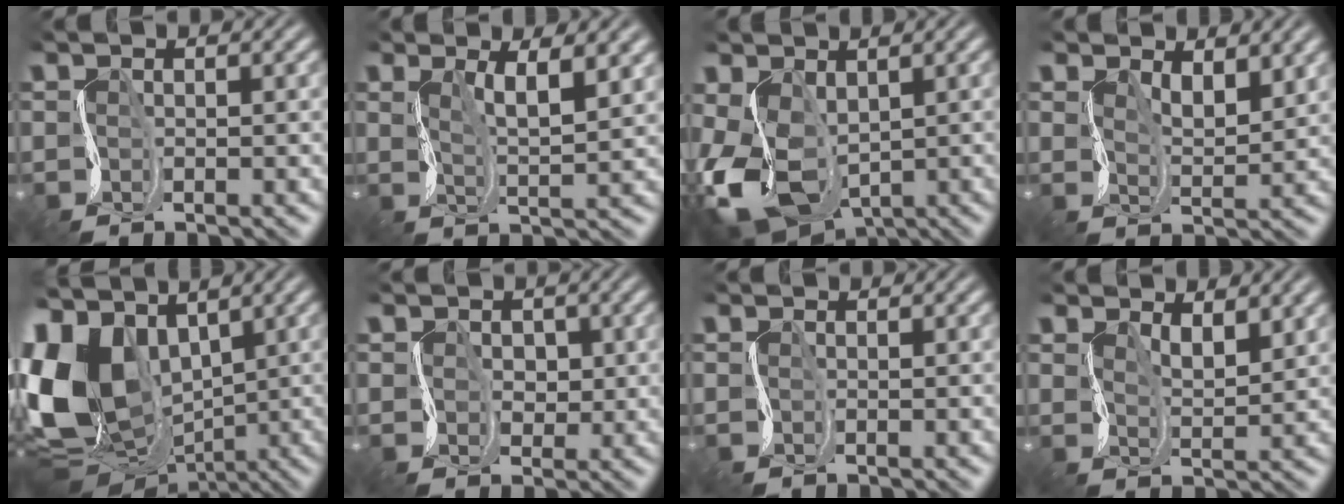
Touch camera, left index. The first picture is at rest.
{"total": 3.3, "force": [1.3, 0.7, 2.9], "torque": [-0.065, -0.011, 0.019]}
{"total": 10.4, "force": [-1.8, 6.7, 7.7], "torque": [-0.188, -0.036, -0.029]}
{"total": 3.0, "force": [1.6, 1.3, 2.1], "torque": [-0.047, -0.012, 0.028]}
{"total": 14.7, "force": [1.4, 10.4, 10.2], "torque": [-0.241, -0.011, 0.029]}
{"total": 3.0, "force": [0.5, 2.6, 1.3], "torque": [-0.032, 0.005, -0.002]}
{"total": 0.6, "force": [-0.3, -0.1, -0.5], "torque": [0.010, -0.003, -0.009]}
{"total": 2.5, "force": [1.3, 1.0, 1.9], "torque": [-0.043, -0.009, 0.024]}